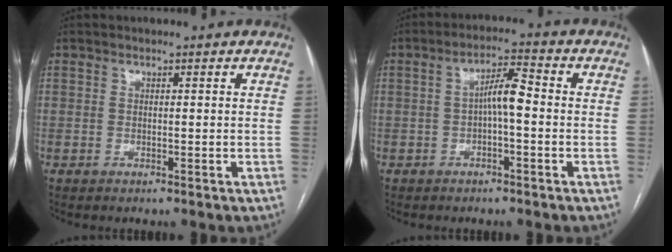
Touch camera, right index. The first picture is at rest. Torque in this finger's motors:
{"motor_torque": [0.92, -0.07, 0.36, 0.09]}